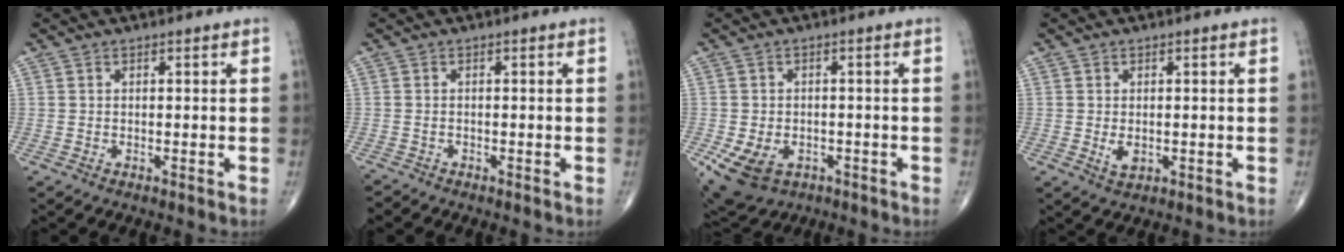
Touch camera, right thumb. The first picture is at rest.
{"total": 1.0, "force": [-1.0, 0.3, -0.2], "torque": [-0.001, -0.004, -0.020]}
{"total": 9.1, "force": [-3.7, 6.6, 5.2], "torque": [-0.095, 0.009, -0.048]}
{"total": 2.5, "force": [-0.2, 1.6, 1.9], "torque": [-0.030, -0.005, 0.001]}